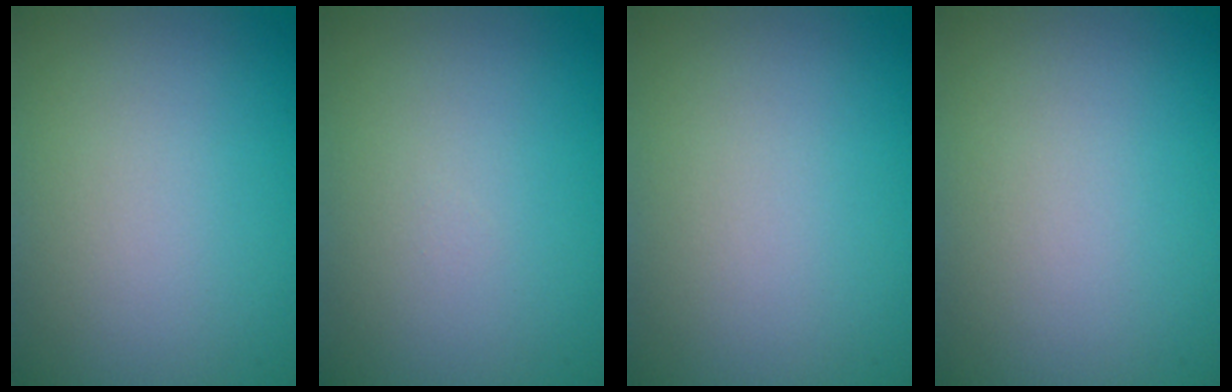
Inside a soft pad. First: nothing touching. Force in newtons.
{"total": 0.0}
{"total": 0.0}
{"total": 0.0}